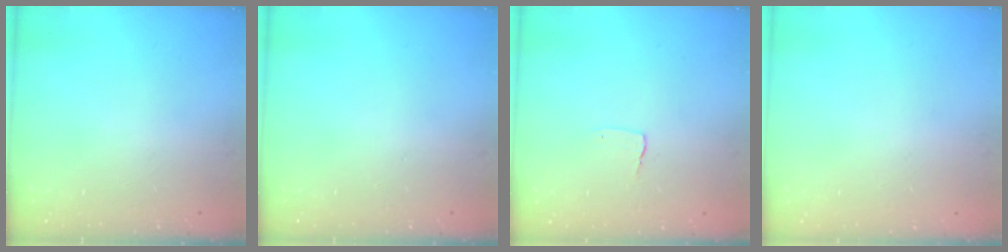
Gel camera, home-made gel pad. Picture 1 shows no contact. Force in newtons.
{"total": 0.0}
{"total": 2.7, "press": 2.7, "slide": 0.2}
{"total": 0.0}